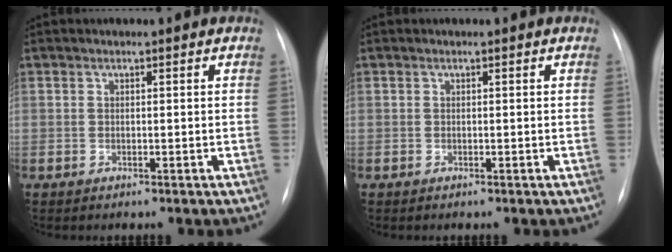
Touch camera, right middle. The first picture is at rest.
{"total": 0.0}